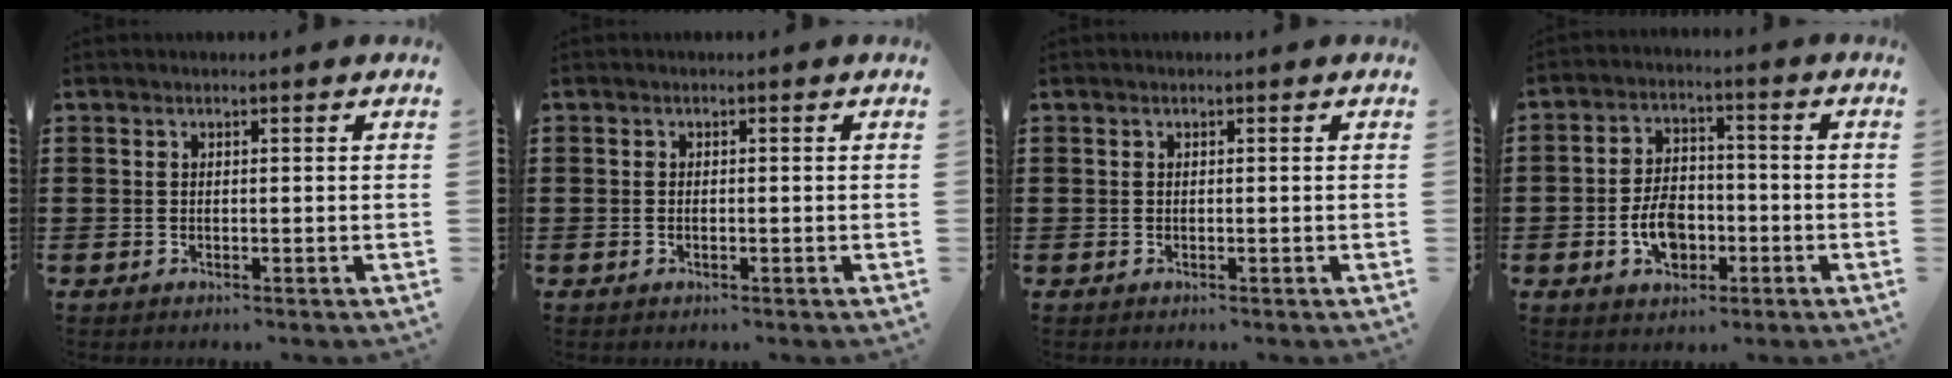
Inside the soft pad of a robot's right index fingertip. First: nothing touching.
{"total": 0.6, "force": [-0.3, 0.2, 0.5], "torque": [-0.010, -0.004, -0.004]}
{"total": 0.0}
{"total": 6.4, "force": [-2.0, 4.2, 4.4], "torque": [-0.084, 0.005, -0.039]}